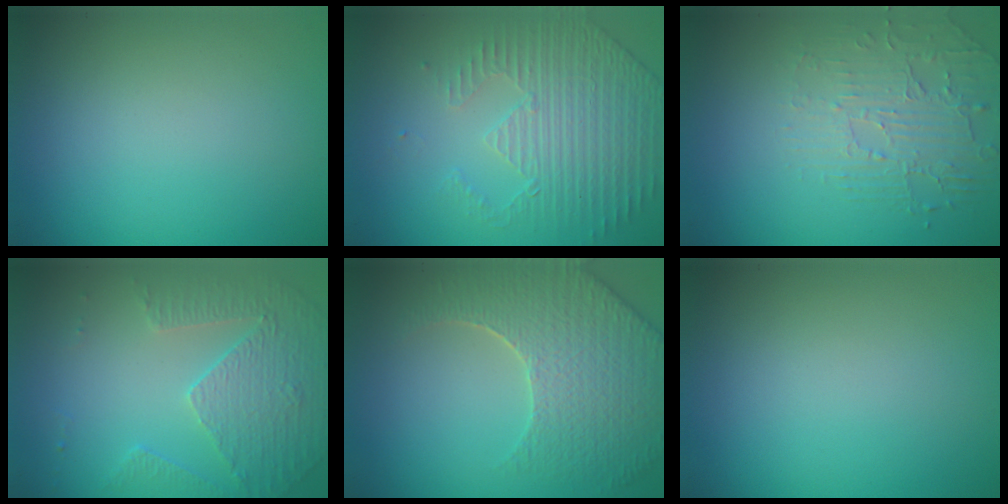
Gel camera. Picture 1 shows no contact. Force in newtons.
{"total": 4.4, "press": 3.3, "slide": 3.0}
{"total": 2.2, "press": 1.7, "slide": 1.5}
{"total": 5.0, "press": 3.5, "slide": 3.6}
{"total": 6.5, "press": 5.3, "slide": 3.7}
{"total": 0.0}